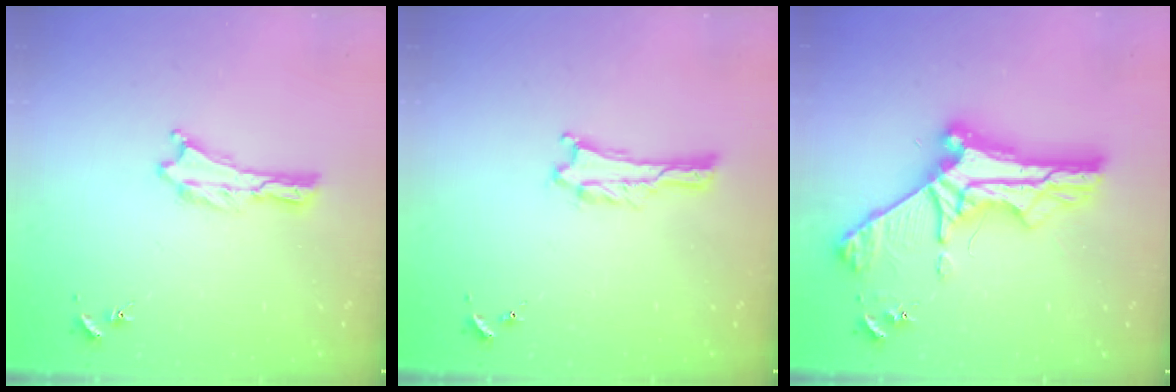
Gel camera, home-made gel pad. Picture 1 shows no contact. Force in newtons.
{"total": 0.9, "press": 0.9, "slide": 0.1}
{"total": 11.8, "press": 11.7, "slide": 1.2}